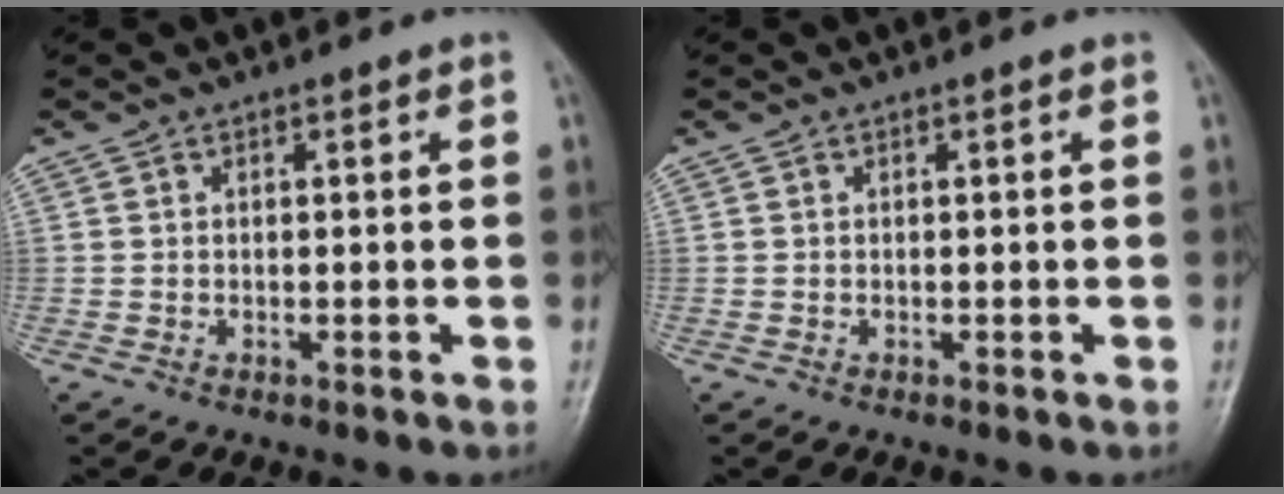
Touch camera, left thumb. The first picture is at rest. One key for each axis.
{"total": 0.0}